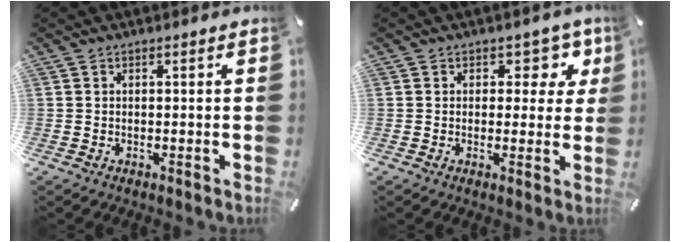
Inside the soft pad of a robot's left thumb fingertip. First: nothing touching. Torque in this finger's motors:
{"motor_torque": [0.33, -0.22, 0.13, 0.15, 0.04]}